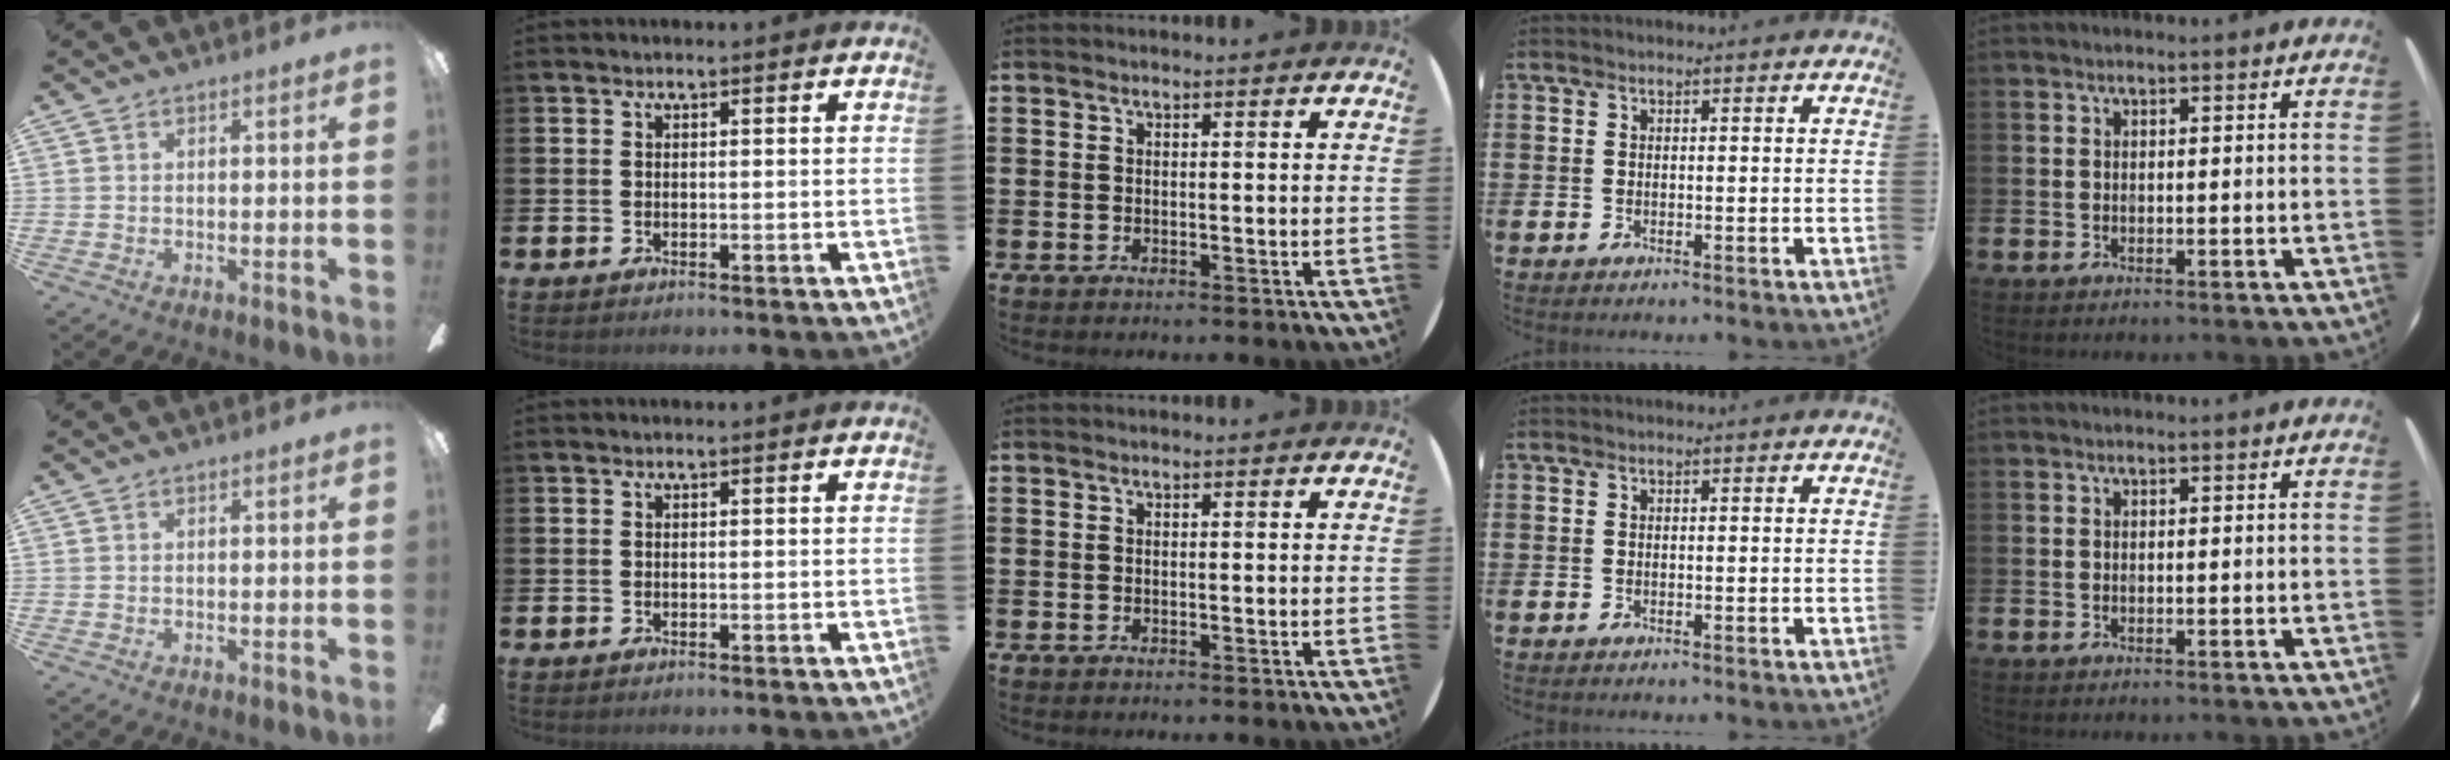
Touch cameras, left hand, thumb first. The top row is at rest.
{}